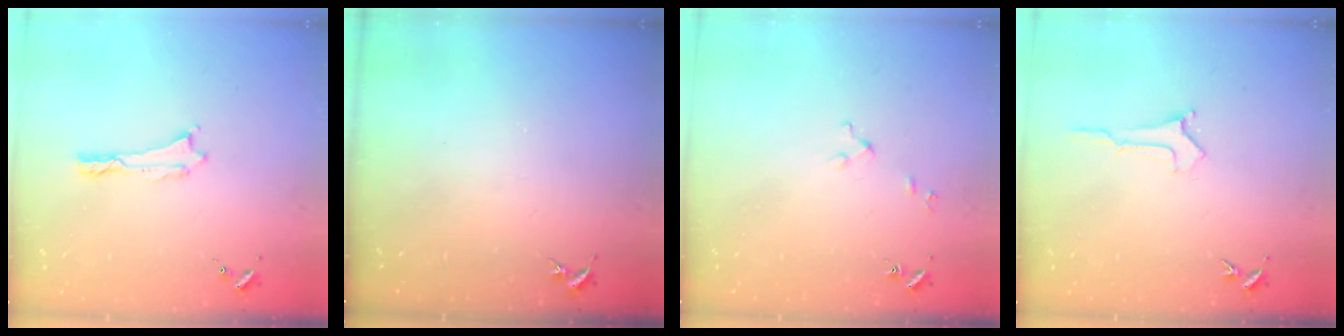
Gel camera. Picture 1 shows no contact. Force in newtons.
{"total": 0.0}
{"total": 2.6, "press": 2.6, "slide": 0.3}
{"total": 0.0}